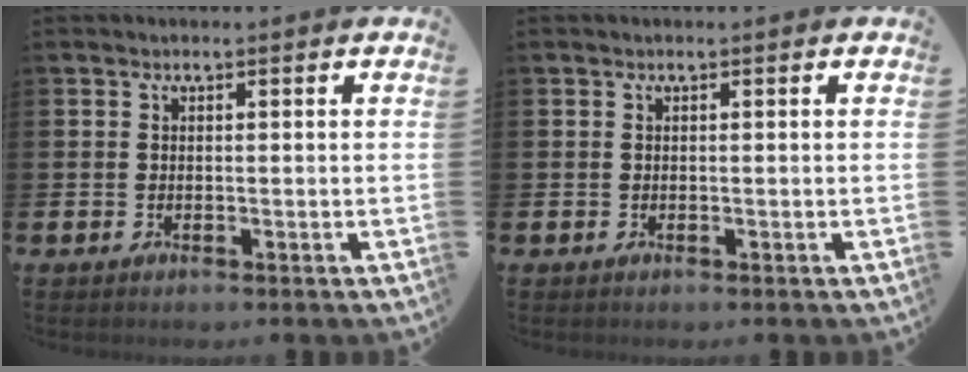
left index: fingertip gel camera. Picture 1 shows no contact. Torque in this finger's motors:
{"motor_torque": [-0.08, 0.08, 0.00, -0.01]}